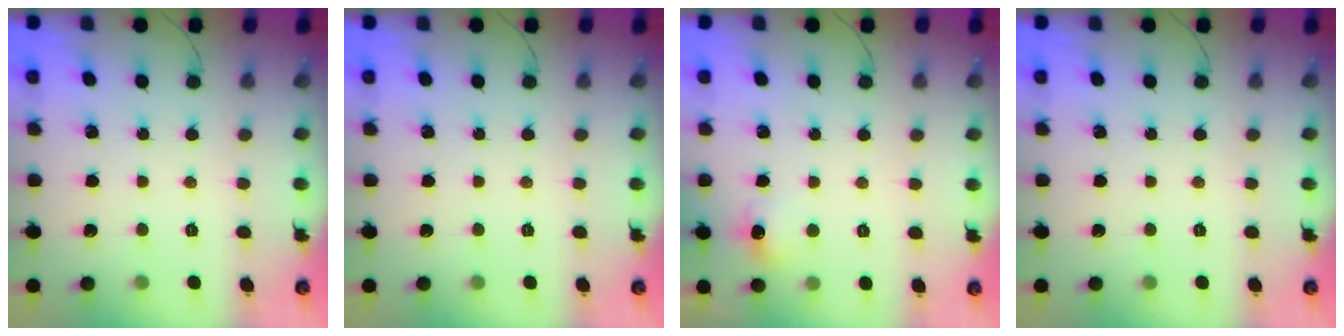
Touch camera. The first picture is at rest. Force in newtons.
{"total": 0.0}
{"total": 6.2, "press": 6.0, "slide": 1.9}
{"total": 0.0}